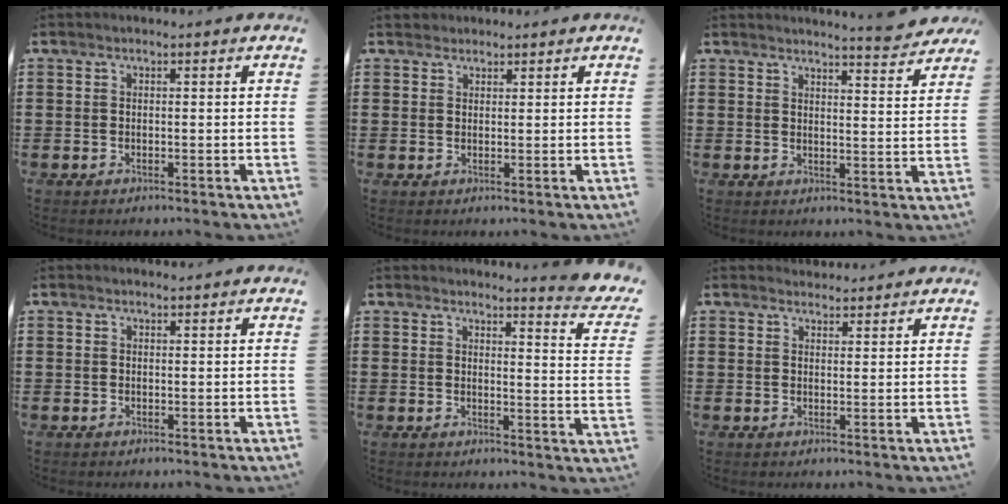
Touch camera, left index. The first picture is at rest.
{"total": 1.8, "force": [1.5, 0.9, -0.2], "torque": [-0.002, 0.005, 0.030]}
{"total": 4.2, "force": [4.0, -0.6, 1.0], "torque": [-0.025, -0.023, 0.069]}
{"total": 0.5, "force": [0.3, 0.4, 0.0], "torque": [-0.001, 0.004, 0.006]}
{"total": 3.7, "force": [3.4, -0.6, 1.3], "torque": [-0.026, -0.028, 0.054]}
{"total": 2.0, "force": [2.0, 0.3, -0.1], "torque": [-0.004, -0.003, 0.039]}